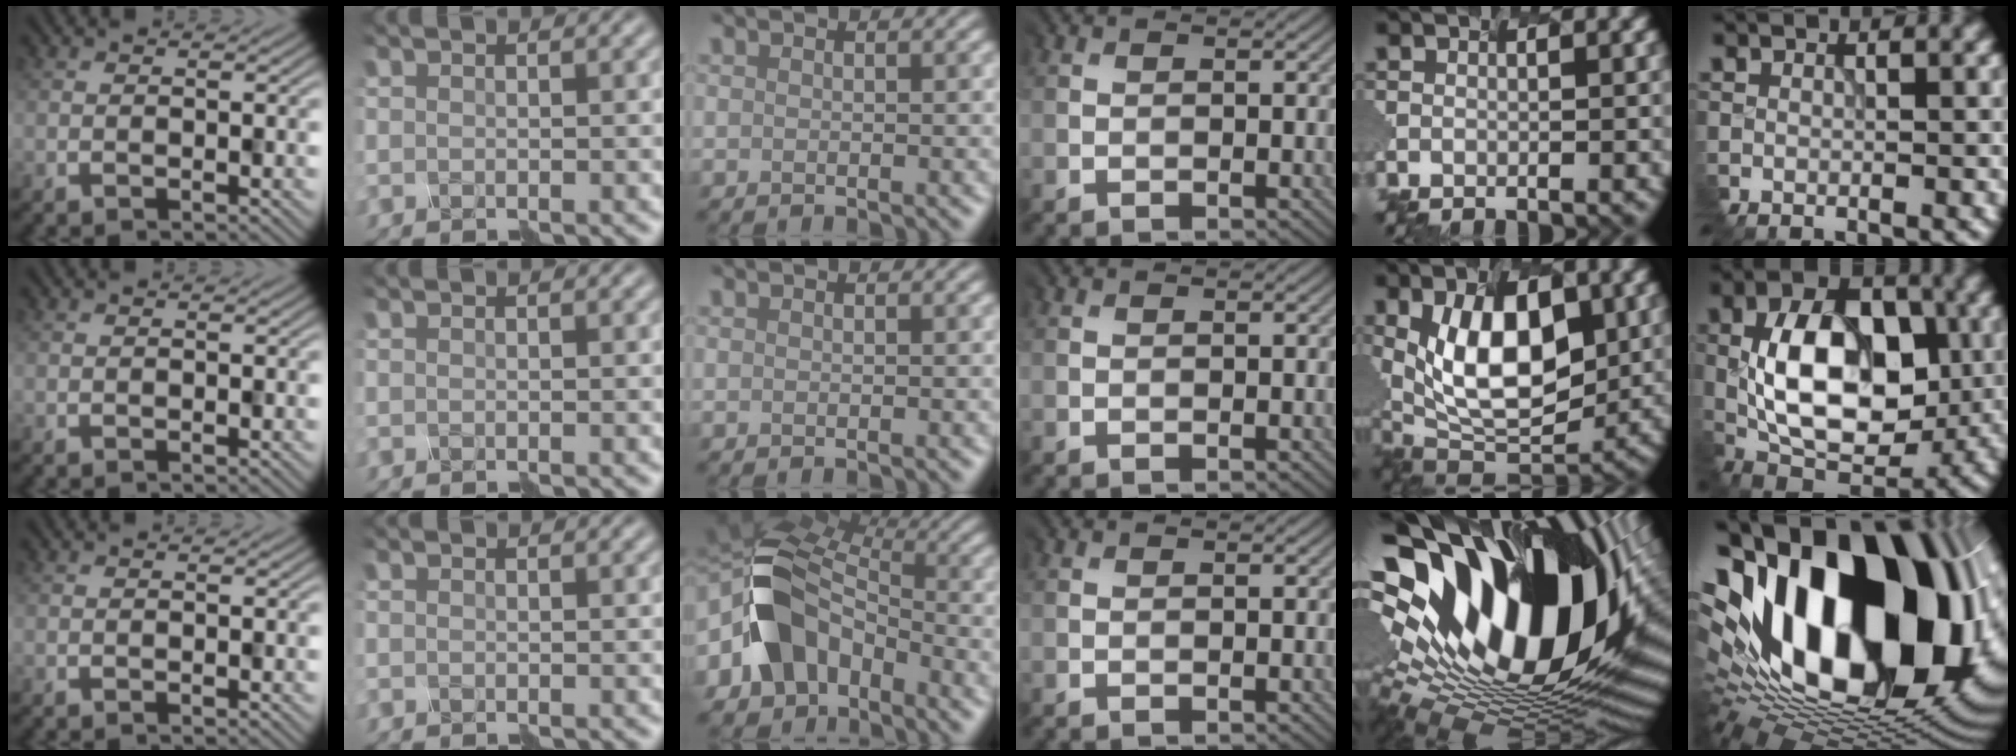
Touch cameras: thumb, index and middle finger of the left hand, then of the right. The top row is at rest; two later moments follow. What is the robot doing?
{"motion": "assemble", "object": "hinged jar"}